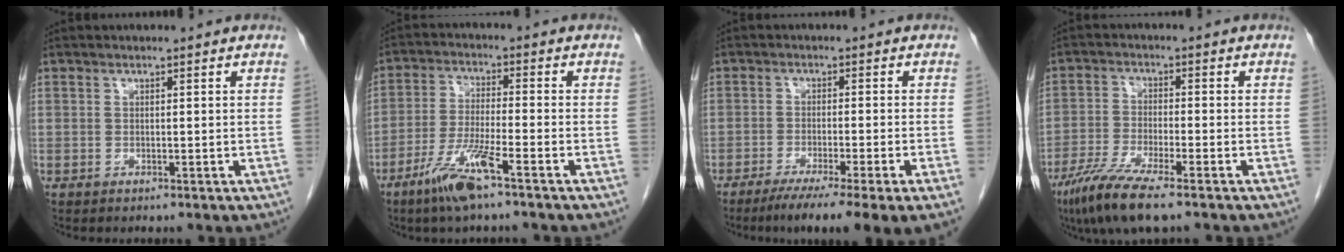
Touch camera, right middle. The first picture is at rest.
{"total": 8.0, "force": [-5.0, 0.2, 6.2], "torque": [-0.131, -0.013, -0.097]}
{"total": 11.4, "force": [-7.9, -0.5, 8.2], "torque": [-0.104, -0.024, -0.117]}
{"total": 8.5, "force": [-5.9, 0.7, 6.0], "torque": [-0.122, -0.024, -0.111]}